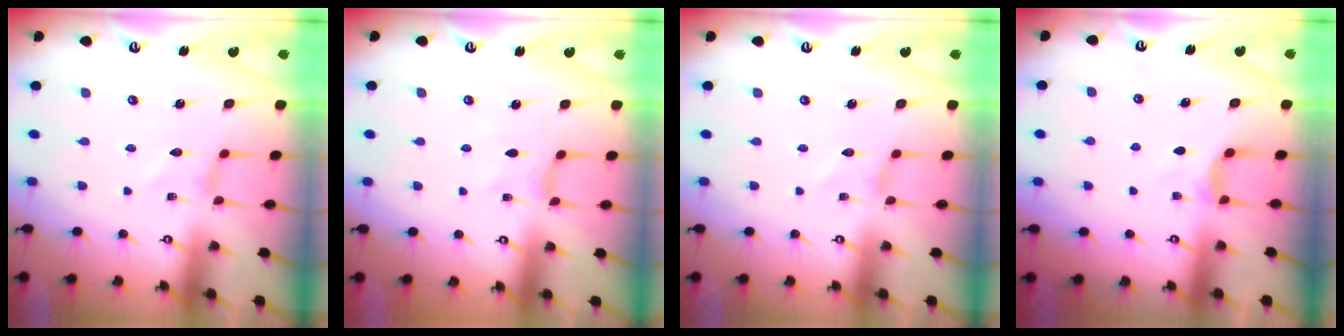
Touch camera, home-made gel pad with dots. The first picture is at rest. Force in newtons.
{"total": 0.0}
{"total": 0.0}
{"total": 2.9, "press": 2.9, "slide": 0.4}